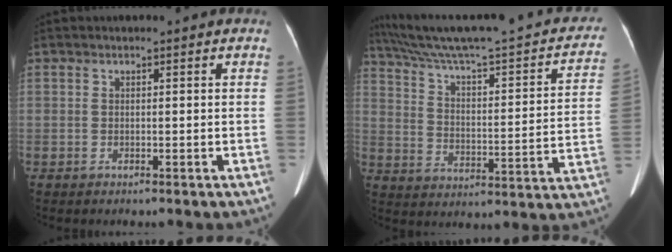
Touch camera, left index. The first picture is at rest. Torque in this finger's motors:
{"motor_torque": [-0.86, -1.18, -0.06, 0.05]}